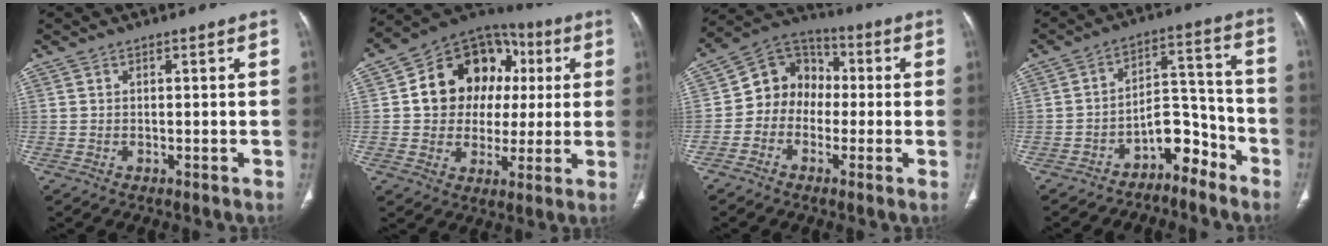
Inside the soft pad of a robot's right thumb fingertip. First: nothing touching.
{"total": 18.8, "force": [3.6, 14.9, 10.9], "torque": [-0.112, 0.033, 0.057]}
{"total": 9.8, "force": [-1.3, 8.6, 4.5], "torque": [-0.033, 0.038, -0.043]}
{"total": 8.3, "force": [-6.1, 4.4, 3.6], "torque": [-0.021, 0.099, -0.102]}